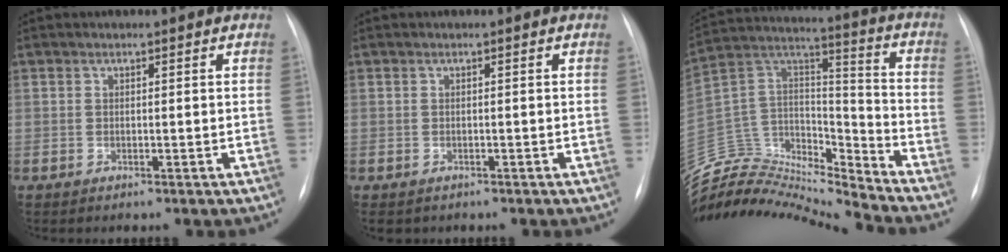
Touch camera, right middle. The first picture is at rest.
{"total": 1.9, "force": [-1.4, 1.2, 0.4], "torque": [-0.006, 0.000, -0.014]}
{"total": 22.1, "force": [-21.5, 2.2, 4.6], "torque": [-0.100, 0.059, -0.370]}